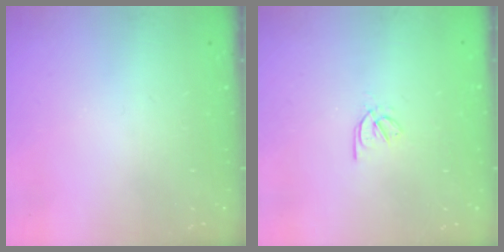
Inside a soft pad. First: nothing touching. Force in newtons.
{"total": 2.5, "press": 2.4, "slide": 0.5}